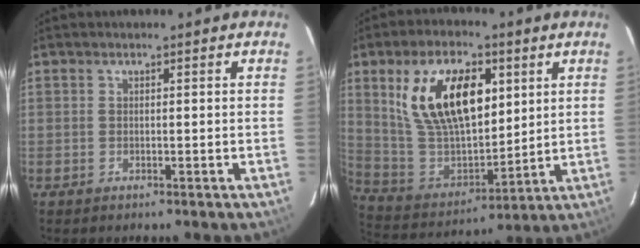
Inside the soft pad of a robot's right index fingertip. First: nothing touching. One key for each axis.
{"total": 20.3, "fx": 7.5, "fy": 10.8, "fz": 15.4, "tx": -0.286, "ty": 0.014, "tz": 0.155}